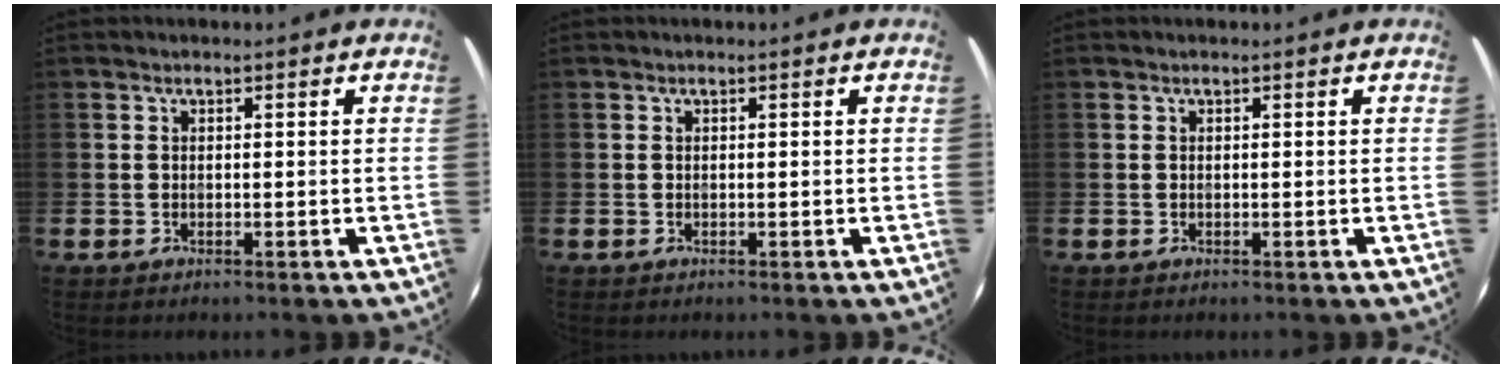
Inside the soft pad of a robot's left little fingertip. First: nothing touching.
{"total": 0.0}
{"total": 0.0}